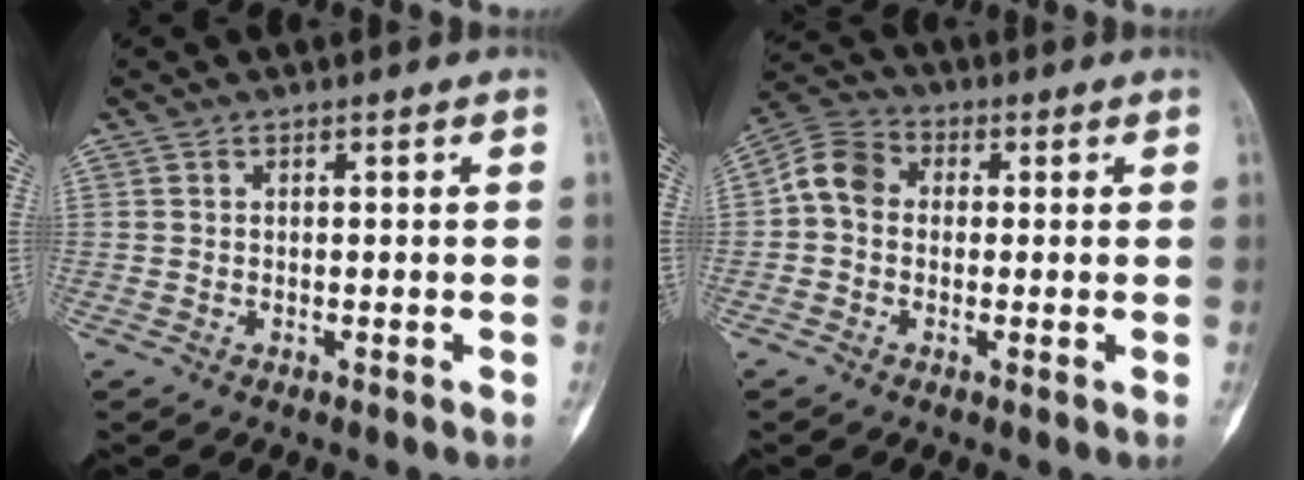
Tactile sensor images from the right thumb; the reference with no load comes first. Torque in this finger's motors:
{"motor_torque": [0.05, 0.03, 0.01, 0.00, 0.03]}